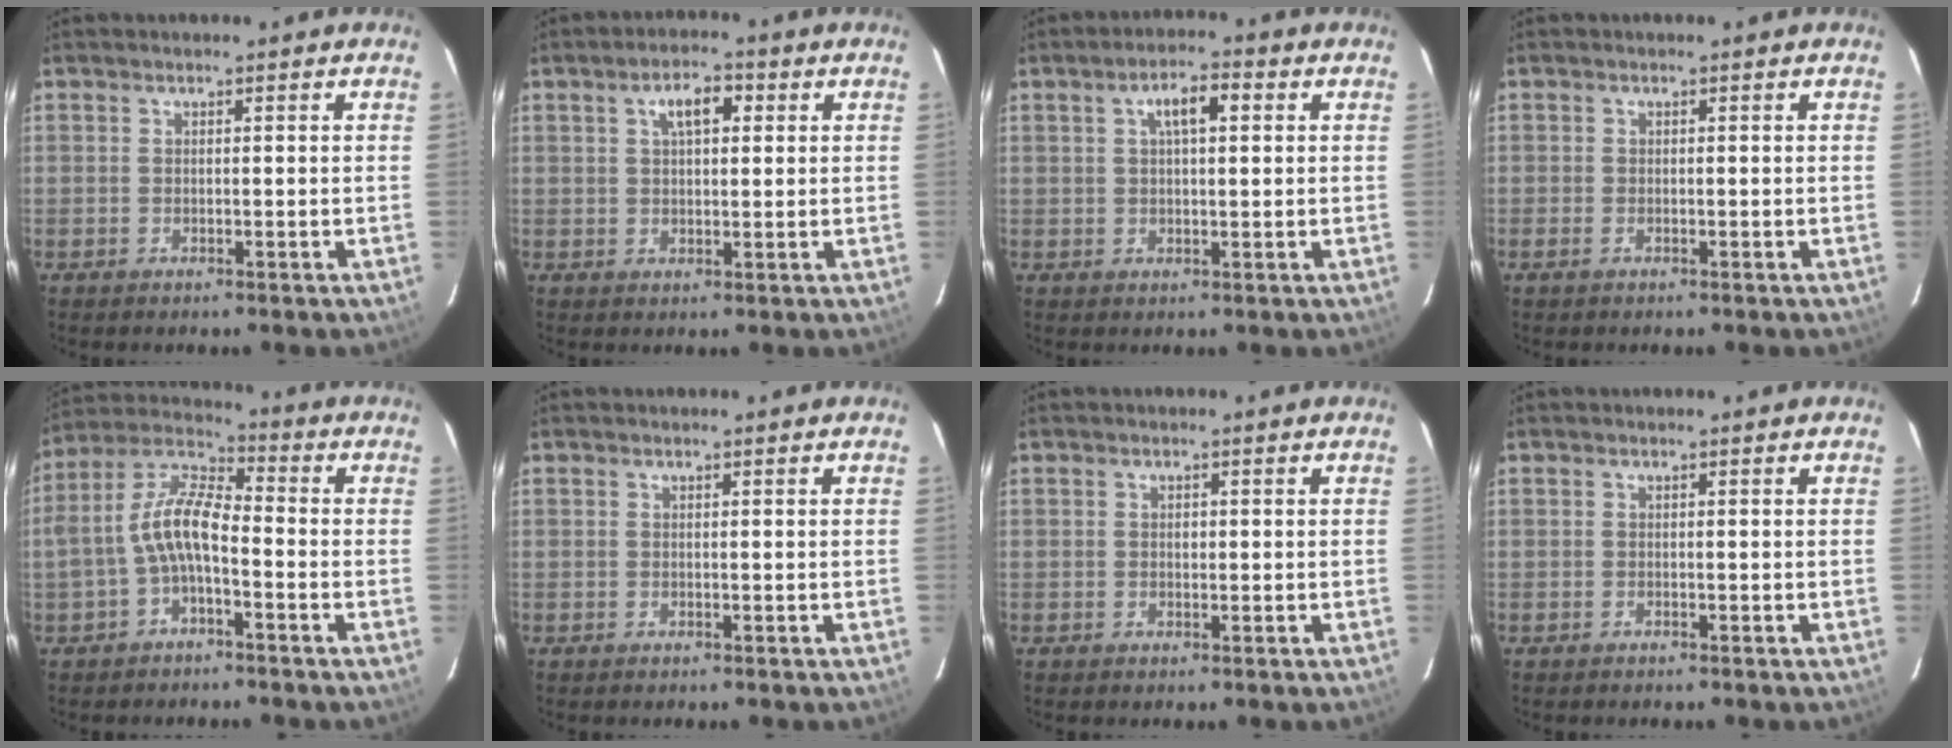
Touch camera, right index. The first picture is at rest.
{"total": 5.1, "force": [1.9, 2.5, 4.1], "torque": [-0.069, 0.015, 0.032]}
{"total": 5.3, "force": [1.7, 2.0, 4.6], "torque": [-0.079, 0.015, 0.030]}
{"total": 0.8, "force": [-0.5, 0.5, 0.5], "torque": [-0.010, -0.003, -0.010]}
{"total": 9.1, "force": [-2.8, 3.6, 7.8], "torque": [-0.169, 0.018, -0.053]}
{"total": 0.0}
{"total": 0.8, "force": [-0.1, 0.7, 0.4], "torque": [-0.004, 0.002, -0.001]}
{"total": 0.0}